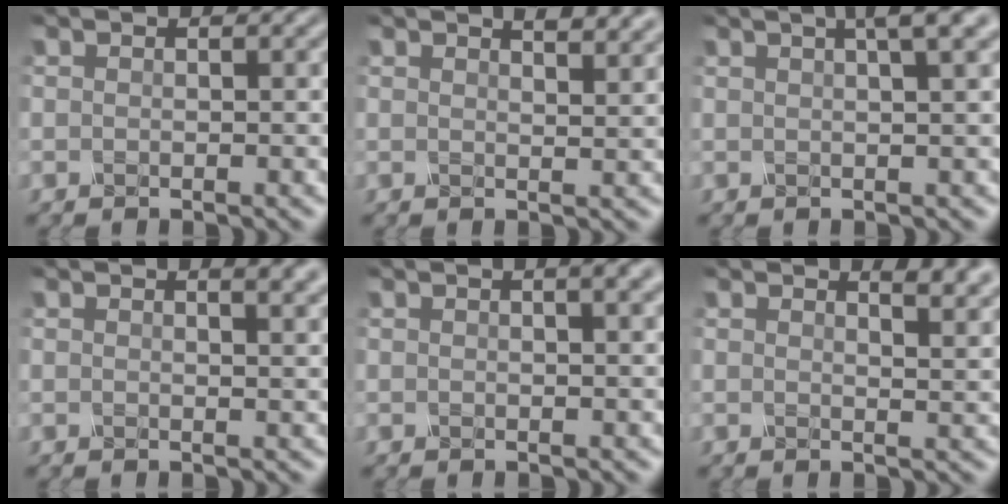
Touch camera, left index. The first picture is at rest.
{"total": 3.5, "force": [2.8, 1.1, 1.9], "torque": [-0.011, 0.015, 0.017]}
{"total": 4.4, "force": [2.4, 1.1, 3.5], "torque": [-0.029, 0.017, 0.014]}
{"total": 3.8, "force": [2.4, 1.5, 2.5], "torque": [-0.011, 0.019, 0.011]}
{"total": 3.8, "force": [2.1, 1.5, 2.9], "torque": [-0.020, 0.016, 0.006]}
{"total": 4.3, "force": [3.2, 1.5, 2.5], "torque": [-0.016, 0.018, 0.023]}